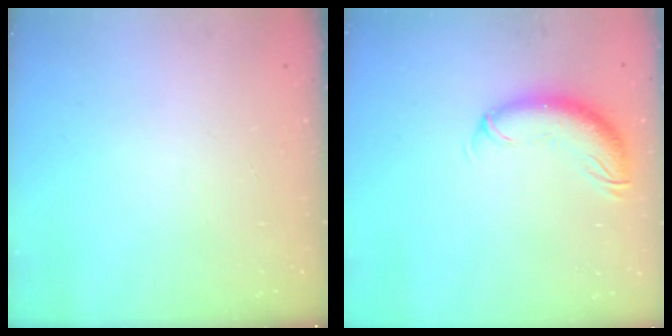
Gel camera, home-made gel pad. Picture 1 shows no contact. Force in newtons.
{"total": 10.6, "press": 10.4, "slide": 2.2}